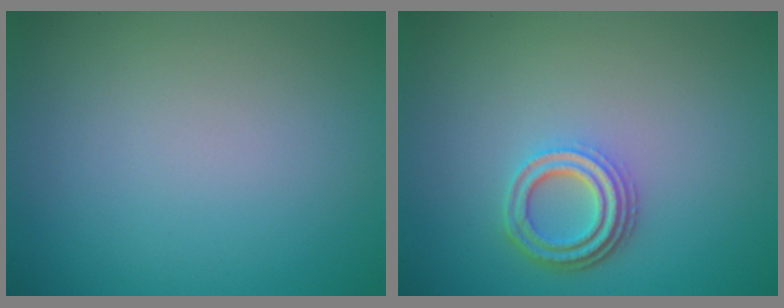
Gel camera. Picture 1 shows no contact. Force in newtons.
{"total": 3.6, "press": 2.8, "slide": 2.2}